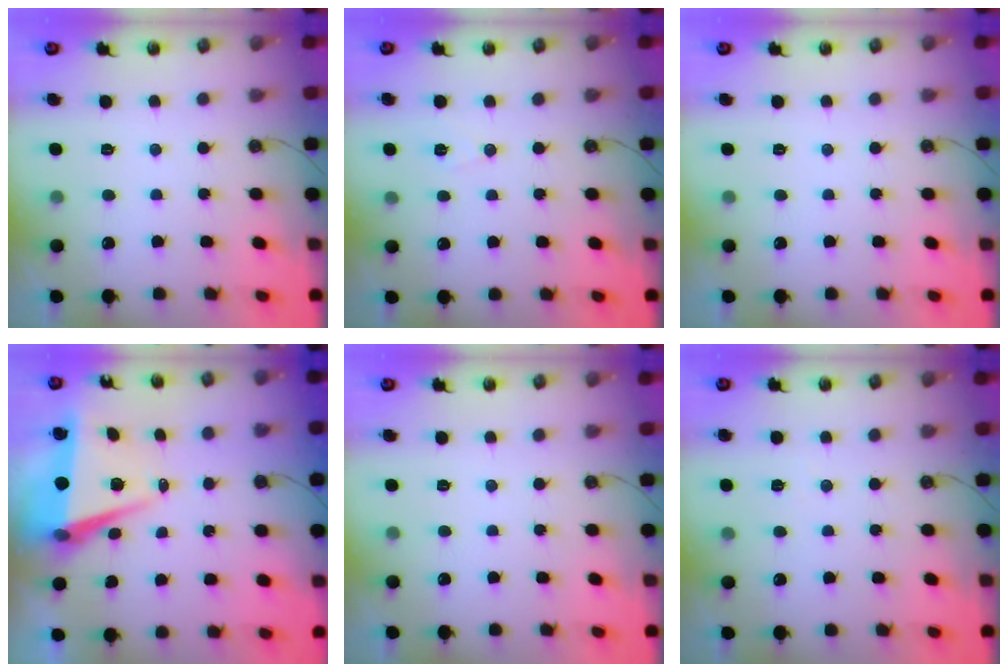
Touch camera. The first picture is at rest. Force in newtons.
{"total": 6.3, "press": 4.4, "slide": 4.5}
{"total": 0.0}
{"total": 7.4, "press": 6.0, "slide": 4.3}
{"total": 0.0}
{"total": 5.3, "press": 3.1, "slide": 4.3}